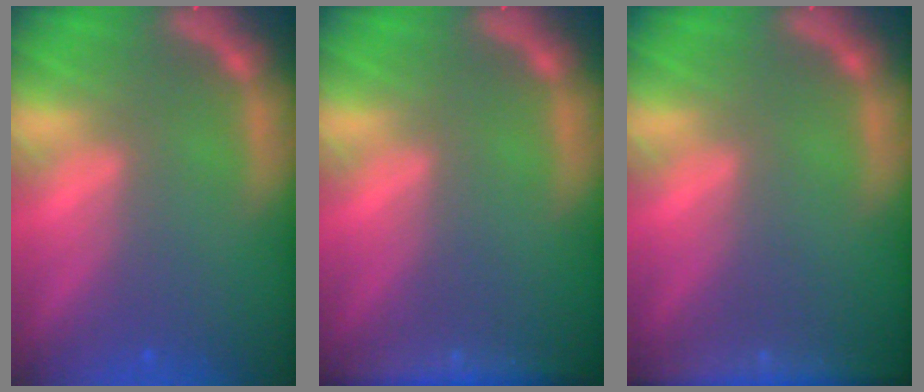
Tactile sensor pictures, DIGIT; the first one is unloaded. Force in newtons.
{"total": 3.9}
{"total": 5.5}